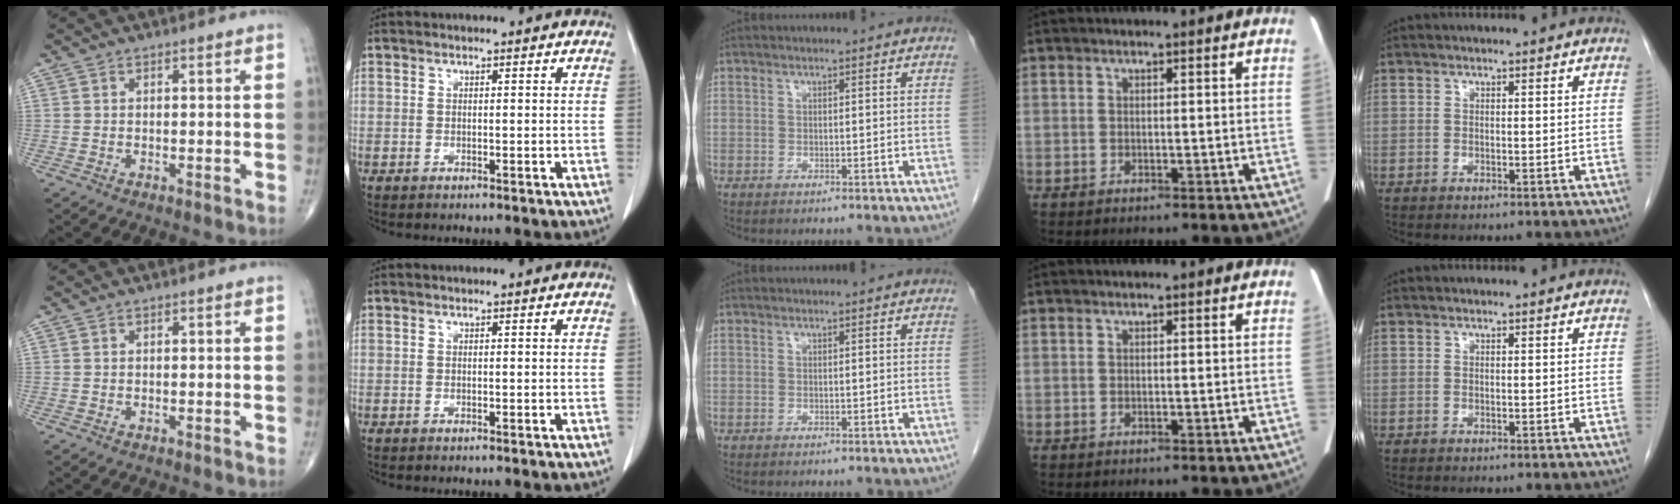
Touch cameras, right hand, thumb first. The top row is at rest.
{}